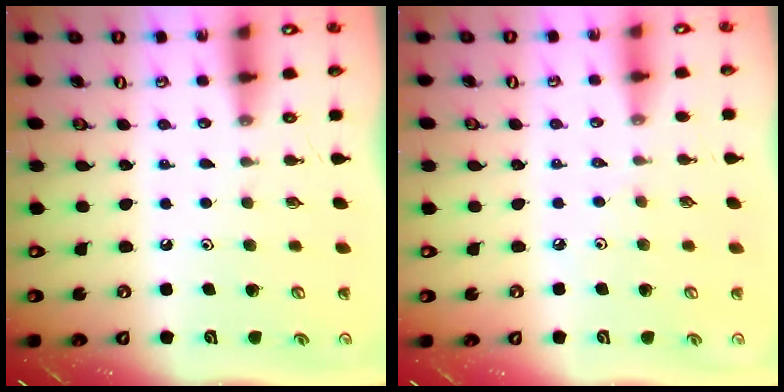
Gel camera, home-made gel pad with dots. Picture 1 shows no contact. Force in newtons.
{"total": 2.2, "press": 2.1, "slide": 0.6}